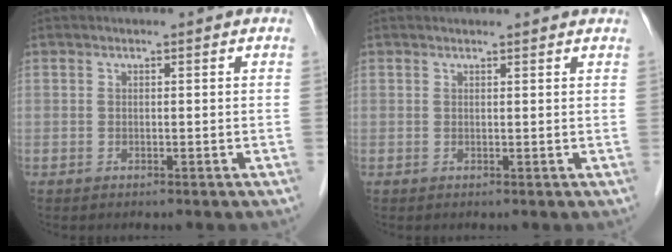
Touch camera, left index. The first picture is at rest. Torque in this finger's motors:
{"motor_torque": [-0.03, -0.26, -0.21, 0.00]}